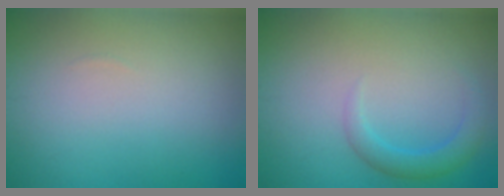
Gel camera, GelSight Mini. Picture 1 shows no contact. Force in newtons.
{"total": 2.4, "press": 2.4, "slide": 0.1}